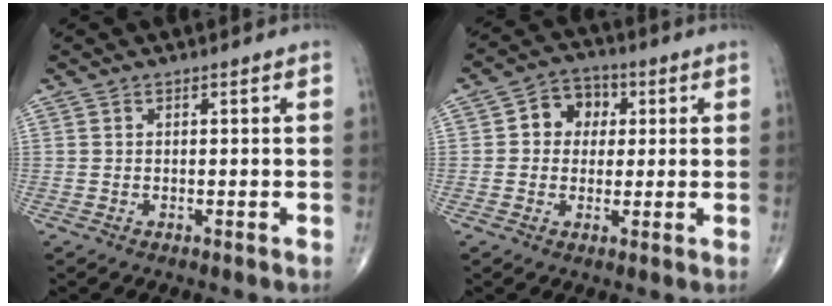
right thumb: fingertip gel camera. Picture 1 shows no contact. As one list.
[{"total": 7.1, "force": [1.3, 6.0, 3.5], "torque": [-0.023, 0.011, 0.012]}]